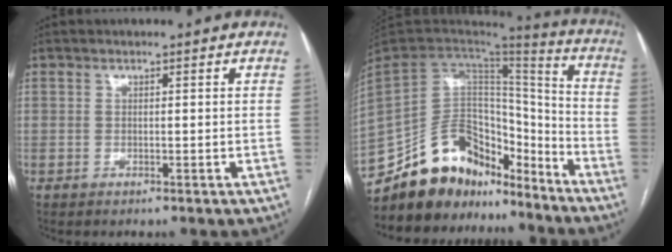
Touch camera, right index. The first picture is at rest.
{"total": 18.4, "force": [-14.9, 9.1, 5.8], "torque": [-0.106, 0.066, -0.249]}